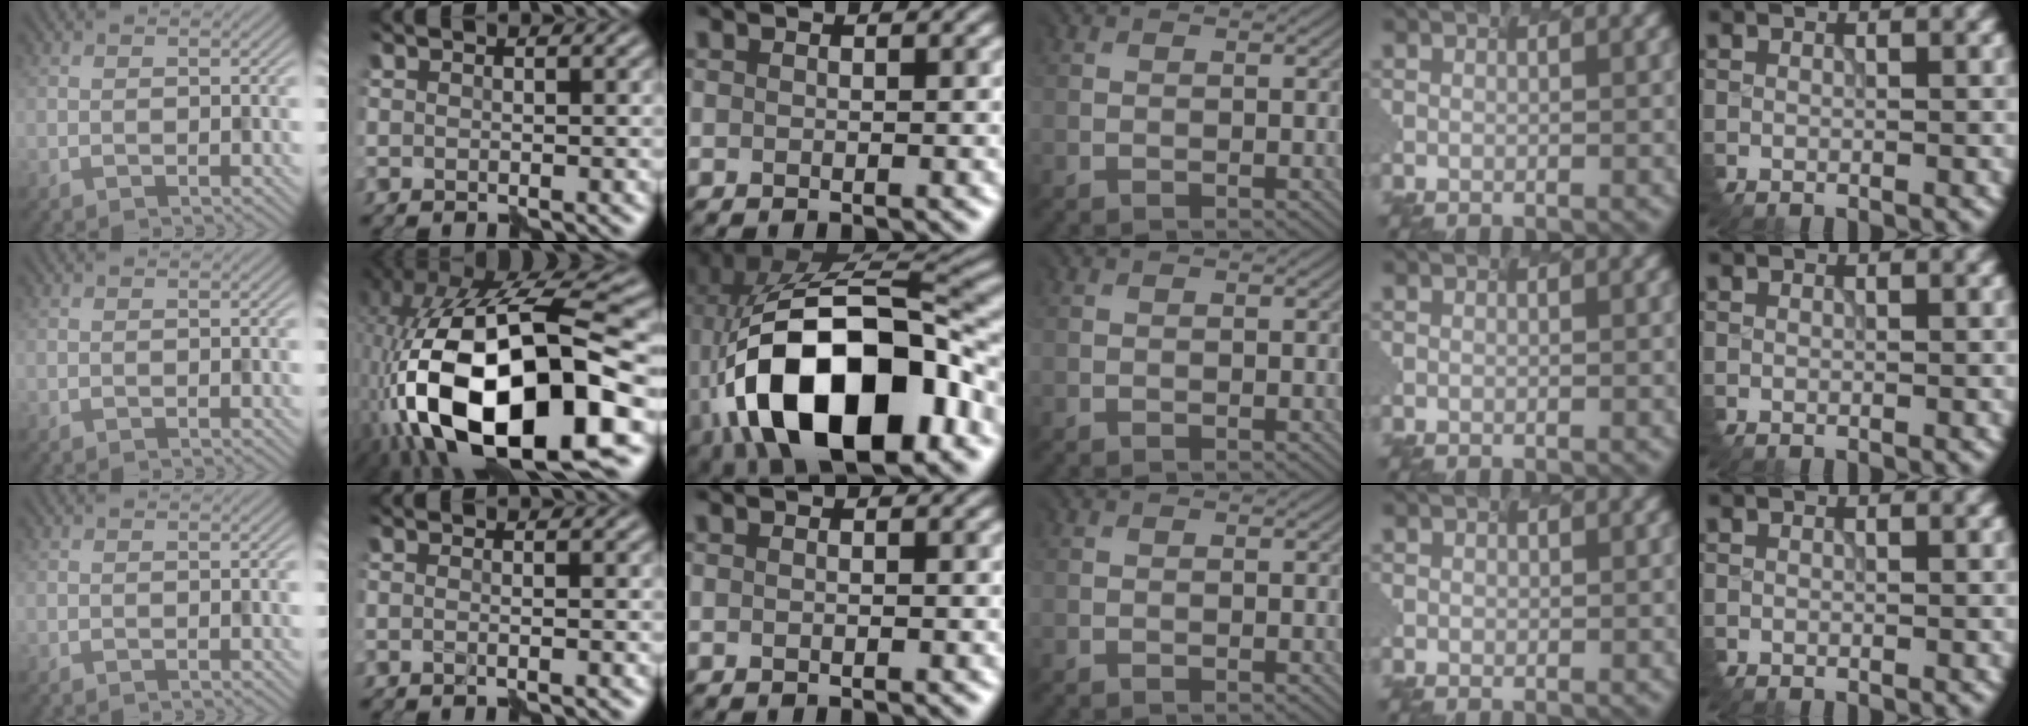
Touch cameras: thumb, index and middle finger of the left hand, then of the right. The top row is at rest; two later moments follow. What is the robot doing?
{"motion": "assemble", "object": "hinged jar"}